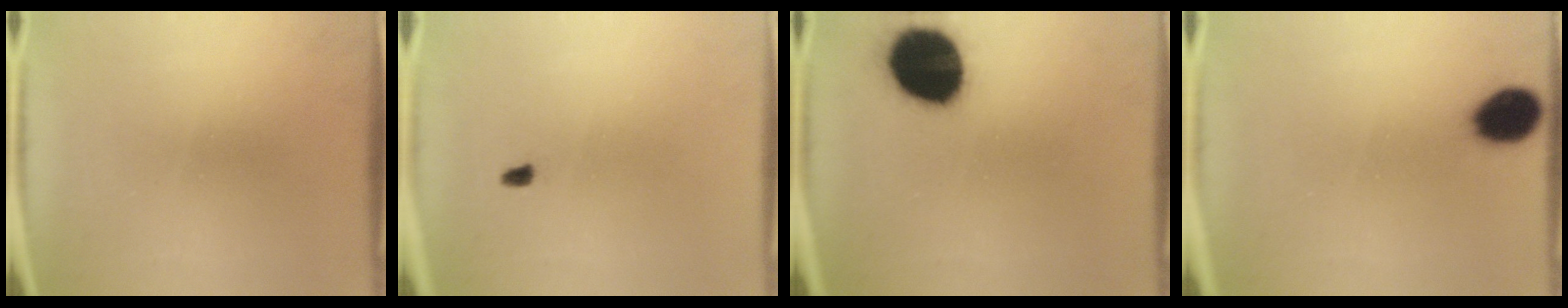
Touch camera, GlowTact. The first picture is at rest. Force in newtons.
{"total": 0.9}
{"total": 18.5}
{"total": 7.8}